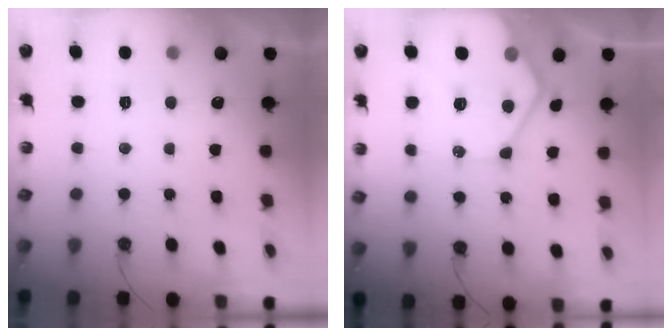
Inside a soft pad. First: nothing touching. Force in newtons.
{"total": 18.1, "press": 18.0, "slide": 2.1}